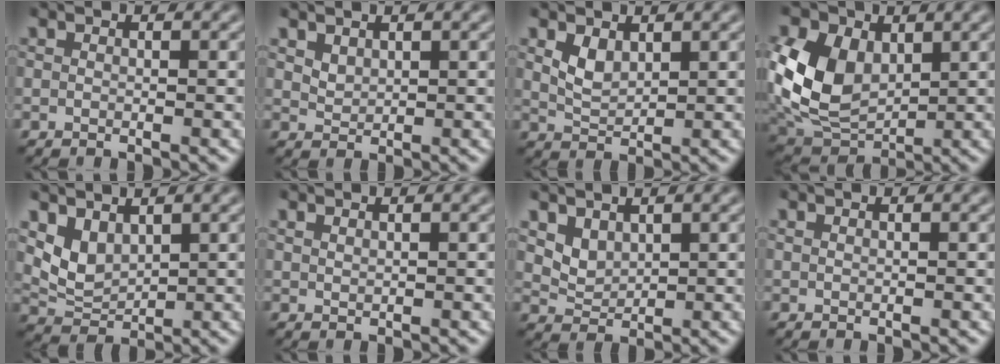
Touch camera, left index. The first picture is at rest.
{"total": 0.9, "force": [0.7, 0.6, 0.3], "torque": [-0.011, 0.004, 0.023]}
{"total": 1.4, "force": [0.5, 1.0, 0.9], "torque": [-0.027, -0.003, 0.024]}
{"total": 8.4, "force": [0.7, 6.1, 5.7], "torque": [-0.148, -0.005, 0.012]}
{"total": 2.5, "force": [1.2, 1.6, 1.4], "torque": [-0.041, -0.008, 0.038]}
{"total": 0.6, "force": [0.5, 0.2, 0.2], "torque": [0.001, 0.003, 0.006]}
{"total": 1.6, "force": [1.0, 1.1, 0.6], "torque": [-0.022, -0.006, 0.030]}
{"total": 0.0}